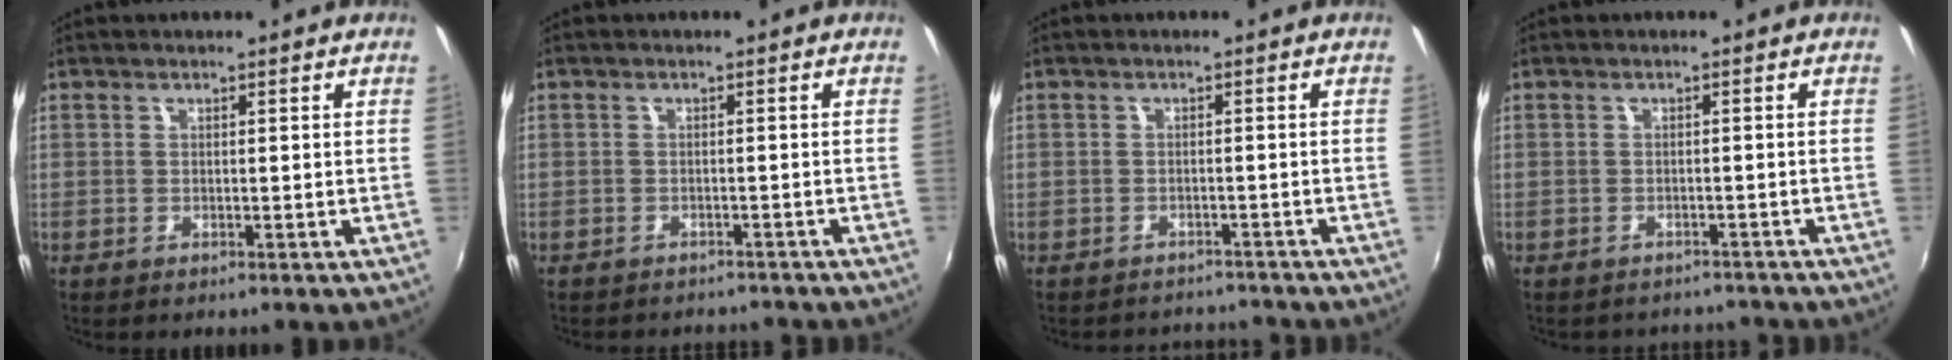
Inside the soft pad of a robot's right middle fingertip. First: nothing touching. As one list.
[{"total": 4.2, "force": [-3.7, 1.8, 0.7], "torque": [-0.019, 0.000, -0.051]}, {"total": 5.0, "force": [-4.2, 2.8, 0.2], "torque": [-0.004, 0.021, -0.060]}, {"total": 5.6, "force": [-5.1, 2.2, 0.9], "torque": [-0.022, -0.003, -0.064]}]